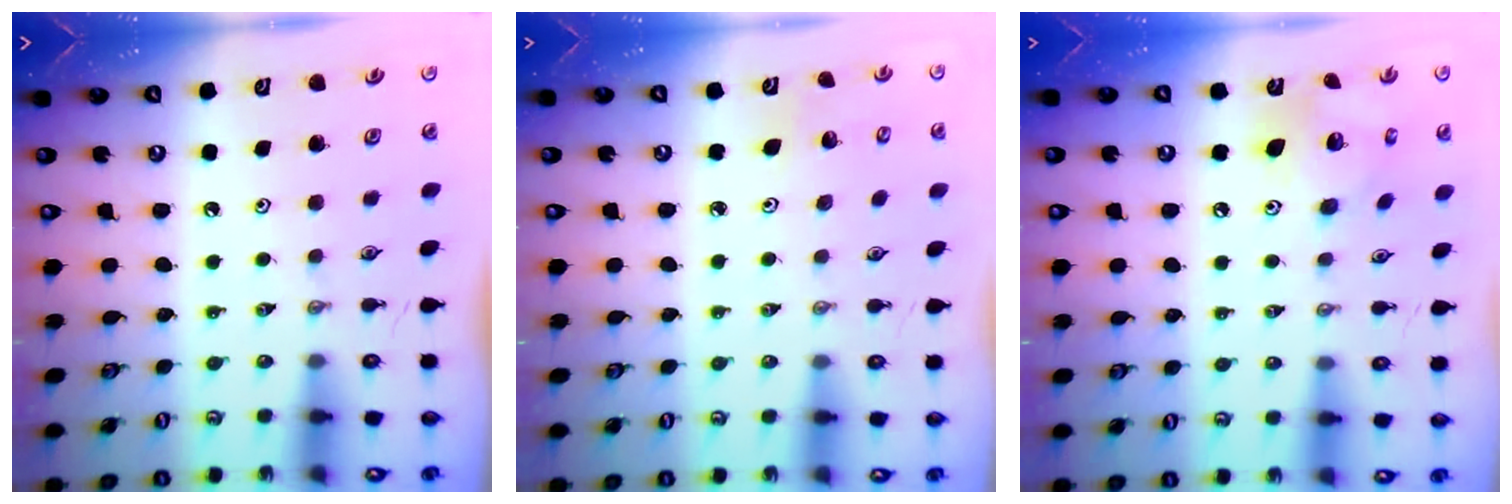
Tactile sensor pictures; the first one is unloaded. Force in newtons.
{"total": 2.8, "press": 2.8, "slide": 0.2}
{"total": 11.7, "press": 11.6, "slide": 1.0}